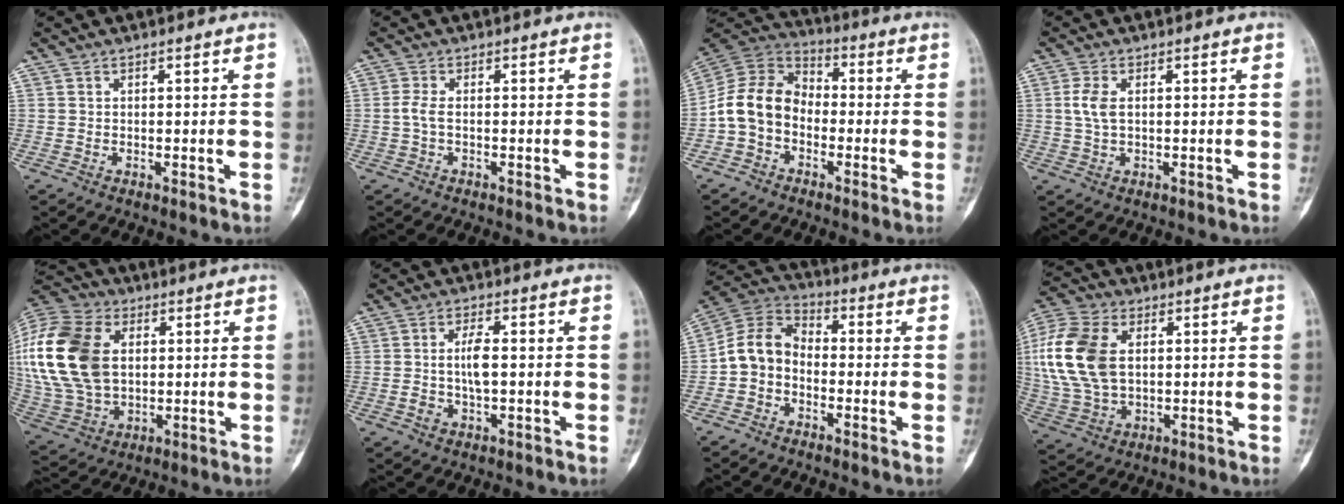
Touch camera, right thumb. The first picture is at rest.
{"total": 2.1, "force": [-0.4, 0.9, 1.8], "torque": [-0.043, 0.000, -0.012]}
{"total": 11.0, "force": [-2.6, 8.5, 6.5], "torque": [-0.111, 0.043, -0.065]}
{"total": 3.8, "force": [0.4, 2.0, 3.2], "torque": [-0.073, 0.003, 0.007]}
{"total": 27.4, "force": [4.8, 19.1, 19.1], "torque": [-0.438, 0.021, 0.099]}
{"total": 5.0, "force": [-0.2, 2.2, 4.5], "torque": [-0.086, 0.008, -0.004]}
{"total": 9.0, "force": [-2.0, 7.0, 5.2], "torque": [-0.089, 0.040, -0.057]}
{"total": 17.0, "force": [2.6, 11.0, 12.7], "torque": [-0.275, 0.006, 0.050]}